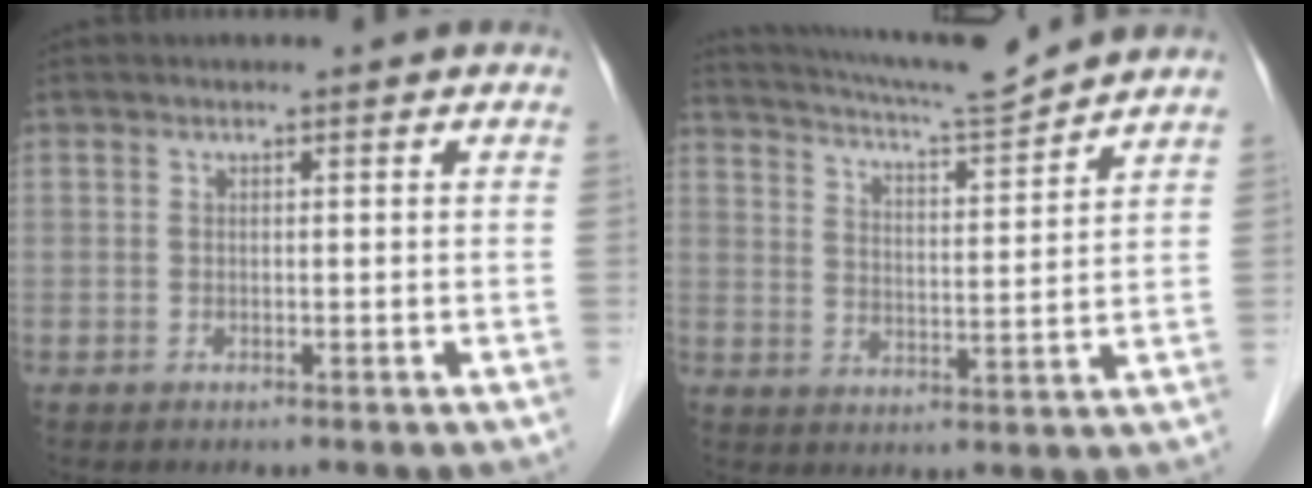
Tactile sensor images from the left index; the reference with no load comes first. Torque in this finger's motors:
{"motor_torque": [0.09, -0.20, 0.19, 0.04]}